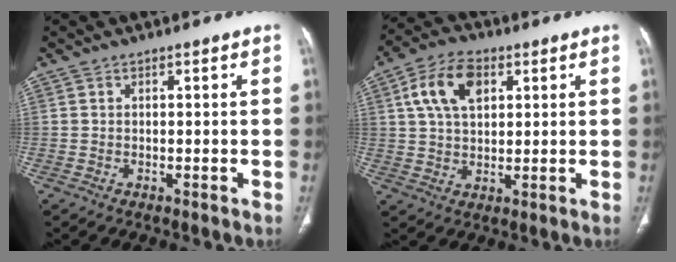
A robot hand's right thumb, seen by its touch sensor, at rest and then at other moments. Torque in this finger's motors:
{"motor_torque": [0.43, 1.48, 0.75, 0.18, 0.08]}